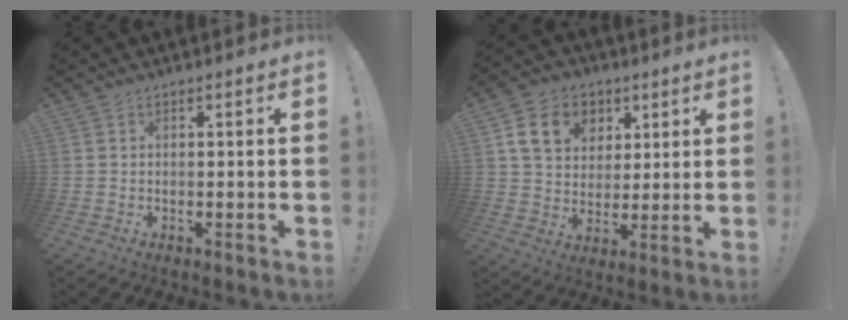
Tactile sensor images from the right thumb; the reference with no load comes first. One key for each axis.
{"total": 13.4, "fx": 5.7, "fy": 10.5, "fz": 6.1, "tx": -0.096, "ty": -0.015, "tz": 0.114}